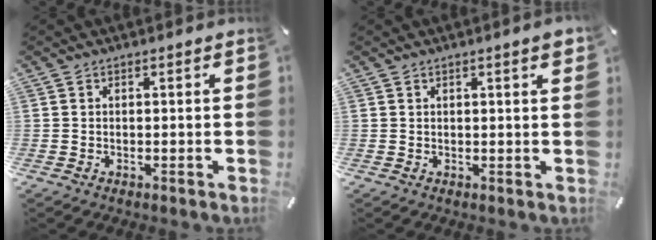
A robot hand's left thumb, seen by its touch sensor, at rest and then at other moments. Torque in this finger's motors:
{"motor_torque": [0.63, 0.77, 0.42, -0.35, 0.06]}